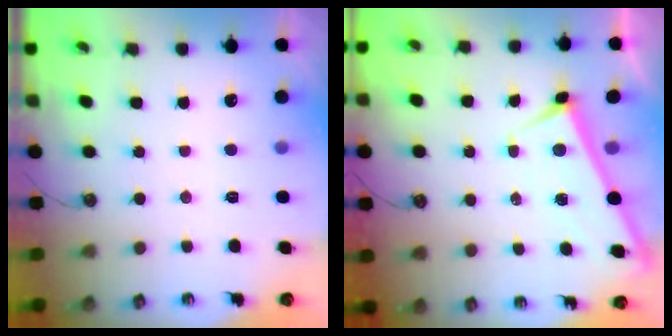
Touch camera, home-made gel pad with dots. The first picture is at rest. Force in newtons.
{"total": 1.4, "press": 1.3, "slide": 0.5}